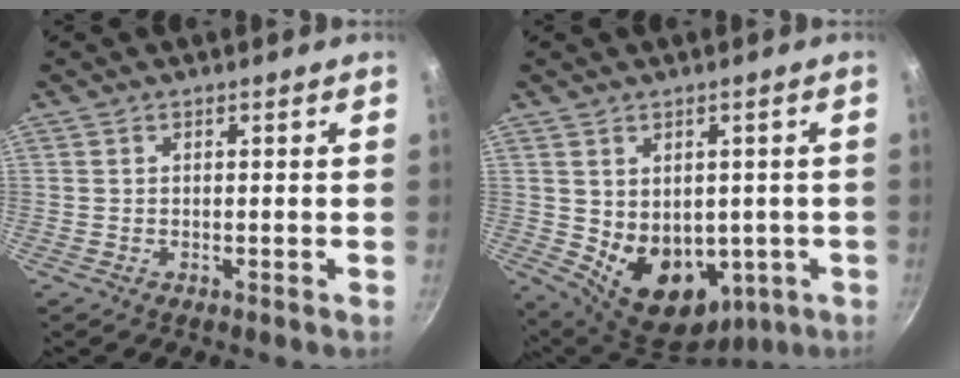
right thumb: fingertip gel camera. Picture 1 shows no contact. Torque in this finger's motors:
{"motor_torque": [-0.16, 0.95, 0.56, 0.53, 0.11]}